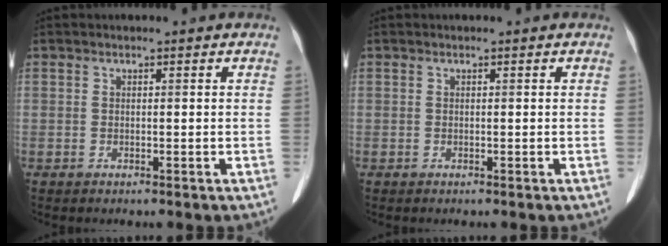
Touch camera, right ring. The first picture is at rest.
{"total": 0.0}